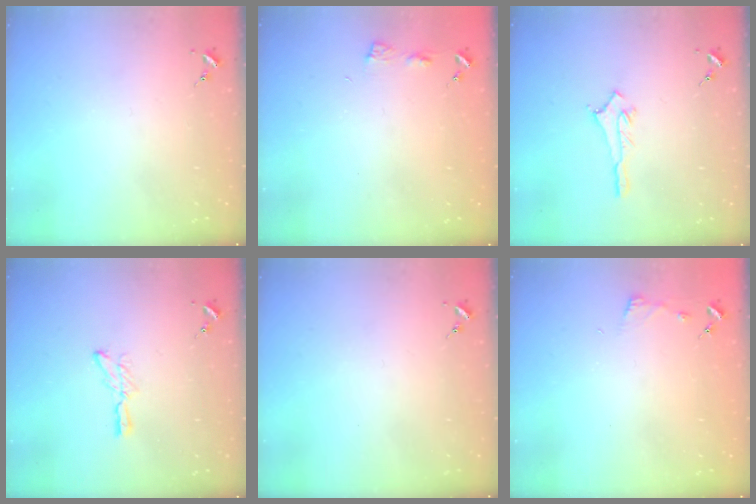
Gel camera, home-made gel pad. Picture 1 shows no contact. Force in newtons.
{"total": 3.8, "press": 3.7, "slide": 0.4}
{"total": 2.8, "press": 2.8, "slide": 0.4}
{"total": 5.5, "press": 5.5, "slide": 0.5}
{"total": 0.0}
{"total": 2.9, "press": 2.9, "slide": 0.3}